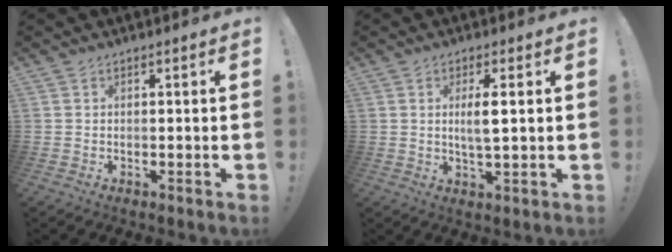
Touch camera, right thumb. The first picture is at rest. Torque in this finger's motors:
{"motor_torque": [-0.06, 0.18, 0.59, -0.02, 0.05]}